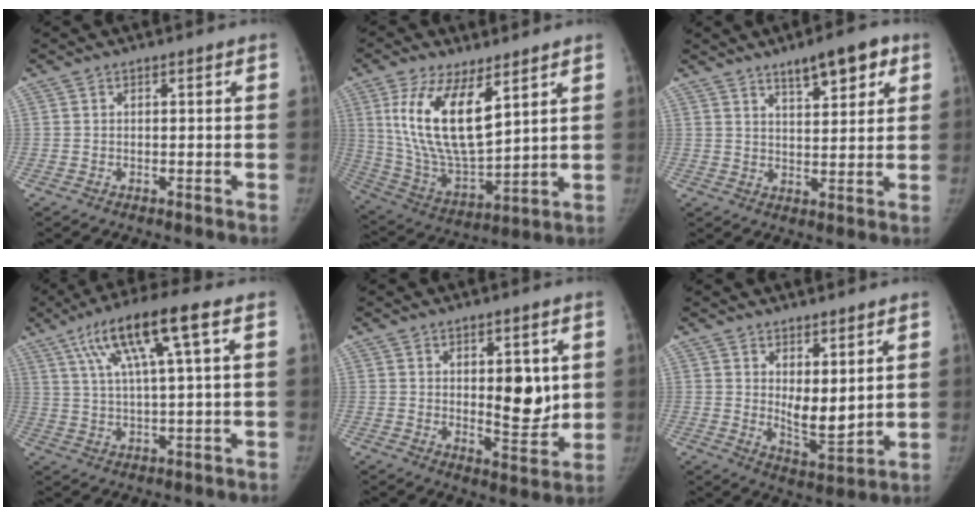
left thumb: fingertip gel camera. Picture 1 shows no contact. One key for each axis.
{"total": 17.4, "fx": 7.2, "fy": 7.3, "fz": 14.1, "tx": -0.256, "ty": -0.034, "tz": 0.151}
{"total": 8.5, "fx": 5.2, "fy": 2.8, "fz": 6.2, "tx": -0.072, "ty": -0.024, "tz": 0.079}
{"total": 13.4, "fx": 5.6, "fy": 1.6, "fz": 12.0, "tx": -0.231, "ty": 0.005, "tz": 0.099}
{"total": 10.3, "fx": 2.1, "fy": 4.9, "fz": 8.9, "tx": -0.089, "ty": -0.025, "tz": 0.038}
{"total": 7.6, "fx": 2.6, "fy": 3.1, "fz": 6.4, "tx": -0.088, "ty": -0.037, "tz": 0.056}